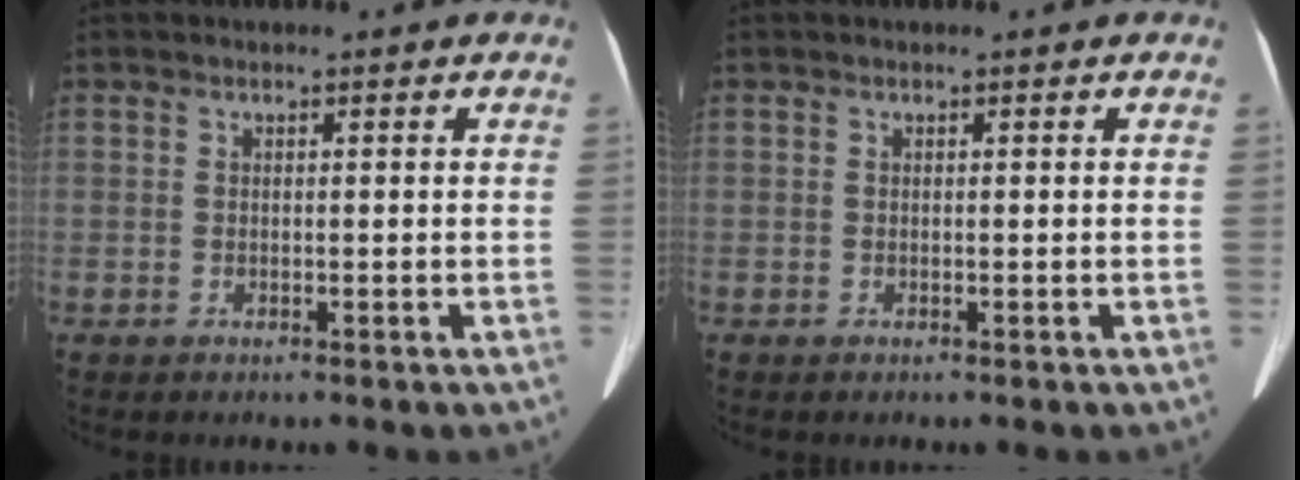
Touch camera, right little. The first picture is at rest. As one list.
[{"total": 0.0}]